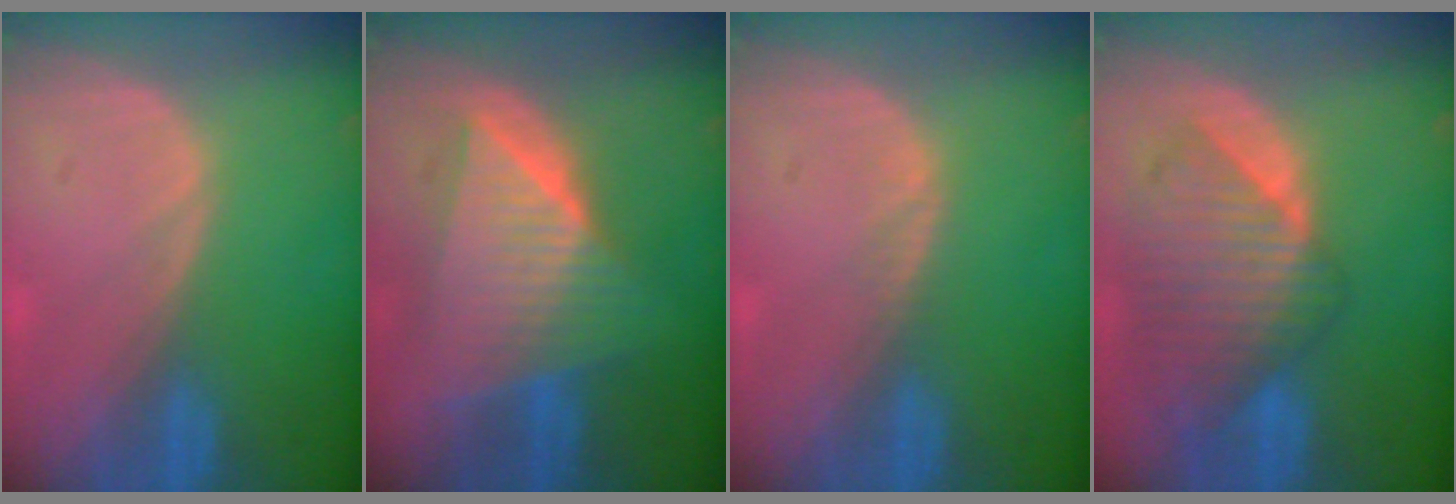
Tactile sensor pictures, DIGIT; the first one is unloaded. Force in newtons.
{"total": 9.7, "press": 9.7, "slide": 0.7}
{"total": 0.5, "press": 0.5, "slide": 0.1}
{"total": 9.9, "press": 8.6, "slide": 5.0}